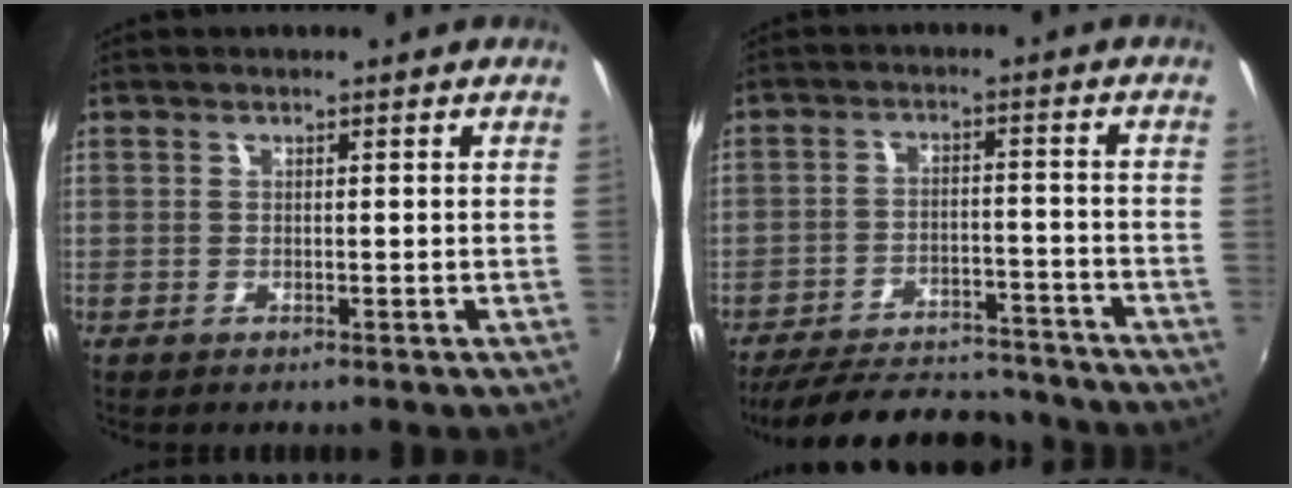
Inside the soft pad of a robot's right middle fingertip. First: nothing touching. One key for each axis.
{"total": 18.5, "fx": -16.3, "fy": 5.8, "fz": 6.5, "tx": -0.141, "ty": 0.018, "tz": -0.218}